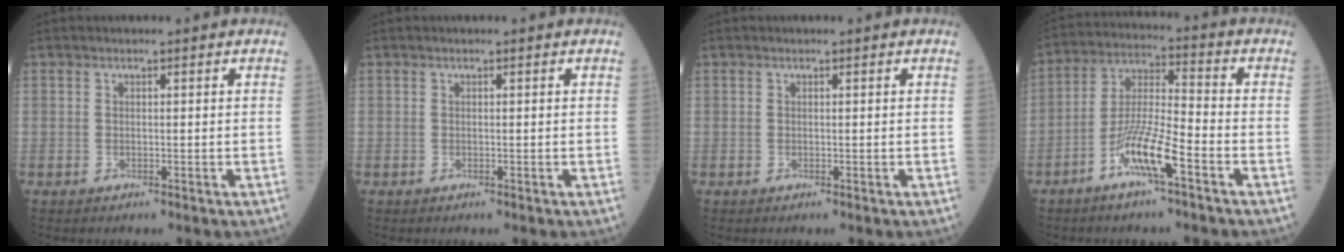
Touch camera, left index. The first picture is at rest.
{"total": 0.0}
{"total": 0.0}
{"total": 9.2, "force": [-5.0, 0.9, 7.7], "torque": [-0.159, -0.001, -0.098]}